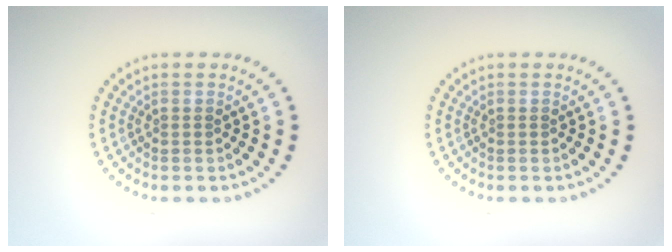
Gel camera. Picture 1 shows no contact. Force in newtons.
{"total": 0.0}